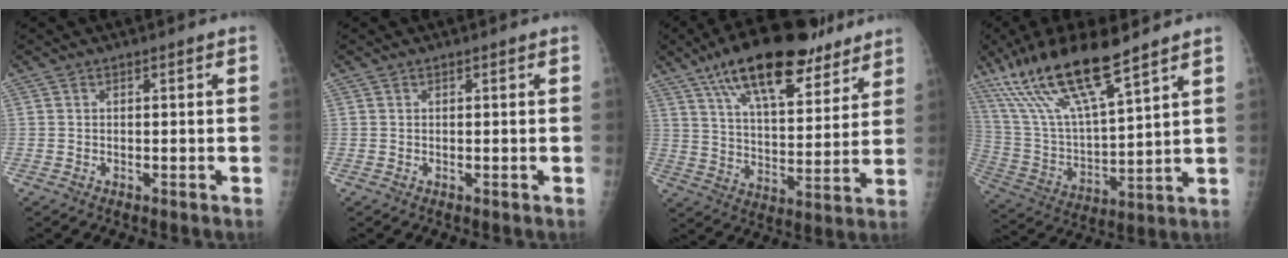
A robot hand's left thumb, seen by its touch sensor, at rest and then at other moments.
{"total": 0.0}
{"total": 21.9, "force": [14.4, 8.4, 14.1], "torque": [-0.198, -0.043, 0.236]}
{"total": 19.8, "force": [13.4, 4.3, 14.0], "torque": [-0.263, -0.047, 0.261]}